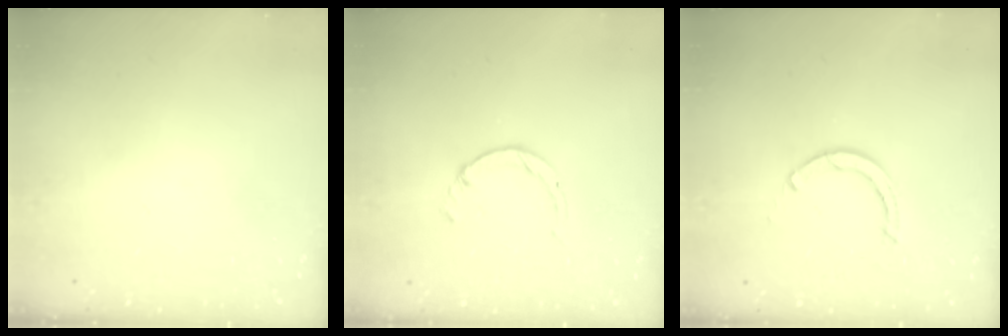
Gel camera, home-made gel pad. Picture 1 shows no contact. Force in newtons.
{"total": 1.4, "press": 1.4, "slide": 0.2}
{"total": 2.4, "press": 2.4, "slide": 0.0}